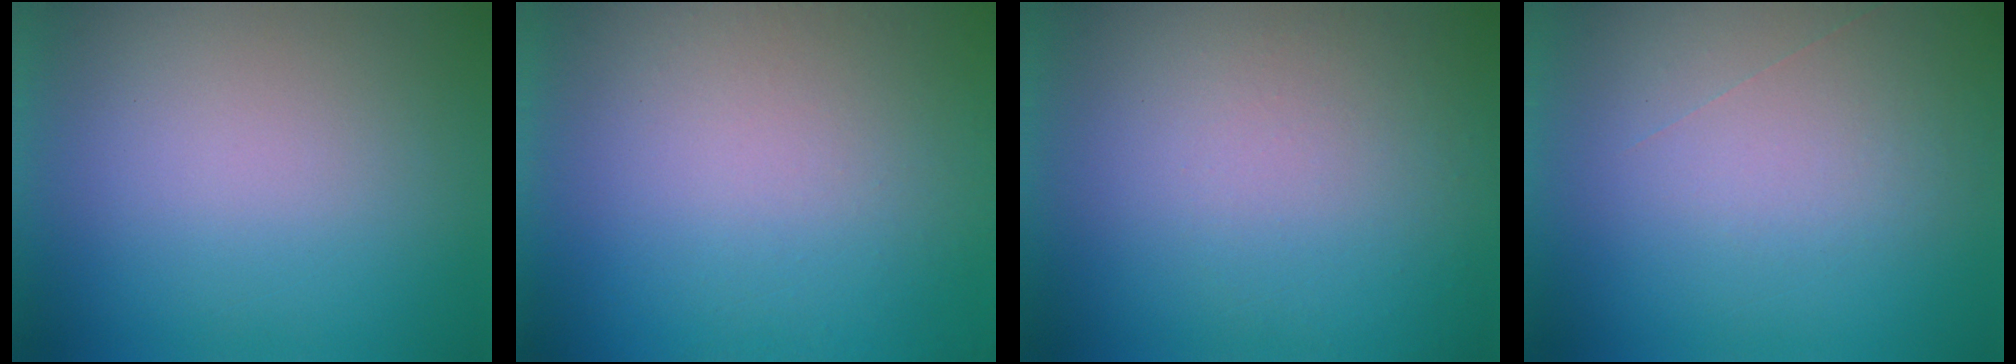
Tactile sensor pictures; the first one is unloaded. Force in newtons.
{"total": 5.8}
{"total": 1.0}
{"total": 1.0}